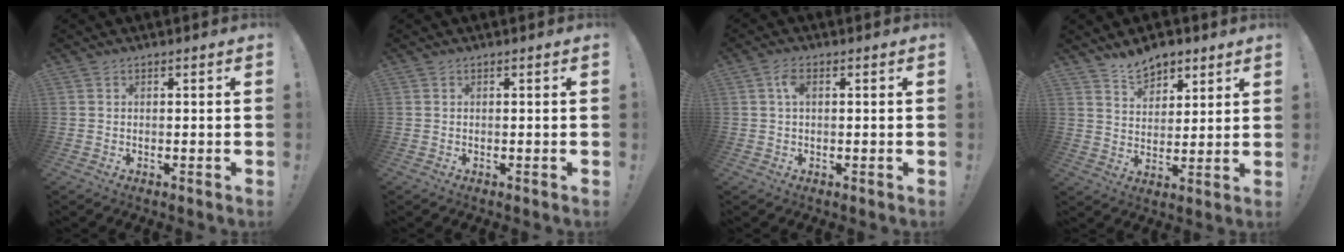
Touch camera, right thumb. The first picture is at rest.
{"total": 0.0}
{"total": 3.4, "force": [0.8, 1.8, 2.8], "torque": [-0.053, 0.006, 0.011]}
{"total": 8.1, "force": [6.6, 4.3, 2.1], "torque": [-0.041, -0.038, 0.127]}